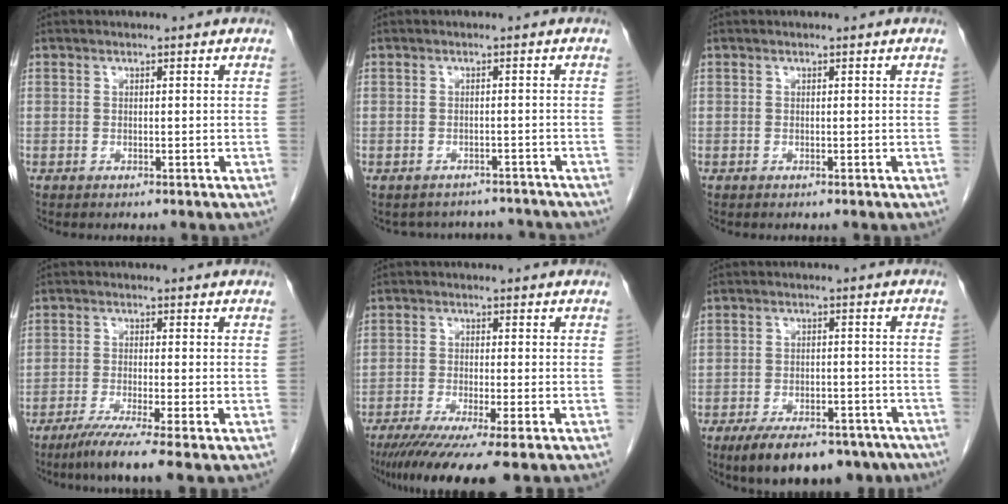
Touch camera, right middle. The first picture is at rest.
{"total": 6.5, "force": [-6.0, 2.3, 0.0], "torque": [0.001, 0.022, -0.066]}
{"total": 0.0}
{"total": 7.0, "force": [-4.8, -0.7, 5.0], "torque": [-0.084, -0.021, -0.083]}
{"total": 10.6, "force": [-7.6, 0.0, 7.4], "torque": [-0.111, -0.027, -0.120]}
{"total": 14.2, "force": [-10.4, 6.4, 7.3], "torque": [-0.105, 0.001, -0.145]}